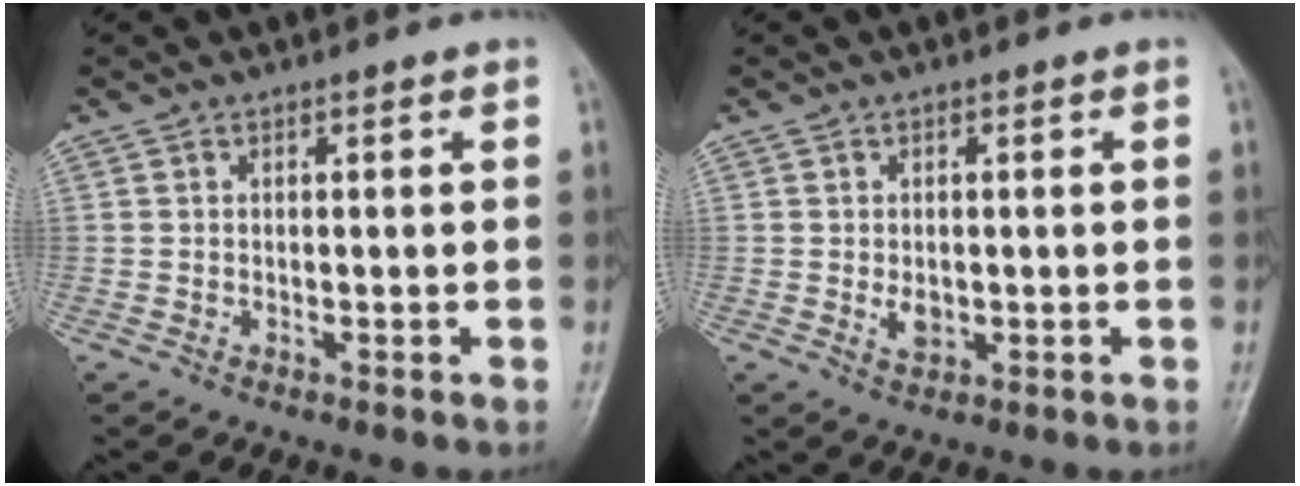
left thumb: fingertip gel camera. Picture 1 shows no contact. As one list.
[{"total": 2.7, "force": [-0.3, 1.9, 1.9], "torque": [-0.027, -0.003, -0.001]}]